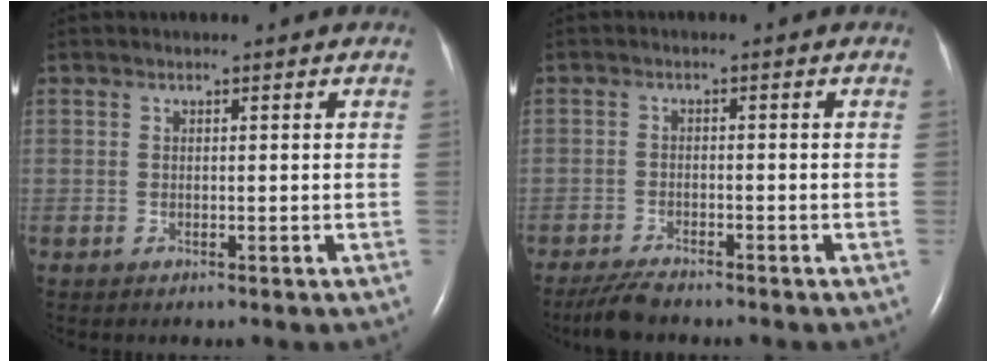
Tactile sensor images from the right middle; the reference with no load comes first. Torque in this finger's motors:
{"motor_torque": [0.26, -0.25, -0.01, 0.00]}